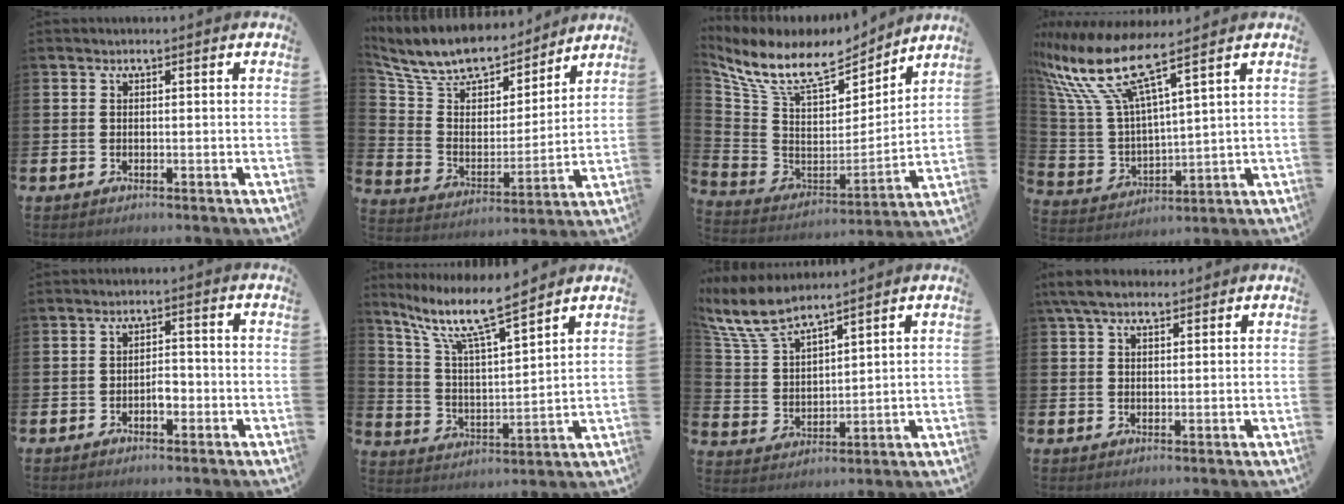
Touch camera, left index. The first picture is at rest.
{"total": 10.7, "force": [10.0, 3.2, 2.2], "torque": [-0.095, -0.072, 0.174]}
{"total": 10.5, "force": [8.9, 3.7, 4.0], "torque": [-0.126, -0.052, 0.160]}
{"total": 10.7, "force": [8.3, 2.4, 6.4], "torque": [-0.162, -0.040, 0.139]}
{"total": 2.1, "force": [-0.9, 1.0, 1.5], "torque": [-0.026, 0.005, -0.020]}
{"total": 10.3, "force": [8.6, 1.5, 5.4], "torque": [-0.128, -0.045, 0.146]}
{"total": 8.1, "force": [7.3, 1.6, 3.2], "torque": [-0.092, -0.028, 0.134]}
{"total": 4.6, "force": [3.7, 1.7, 2.3], "torque": [-0.047, -0.004, 0.068]}